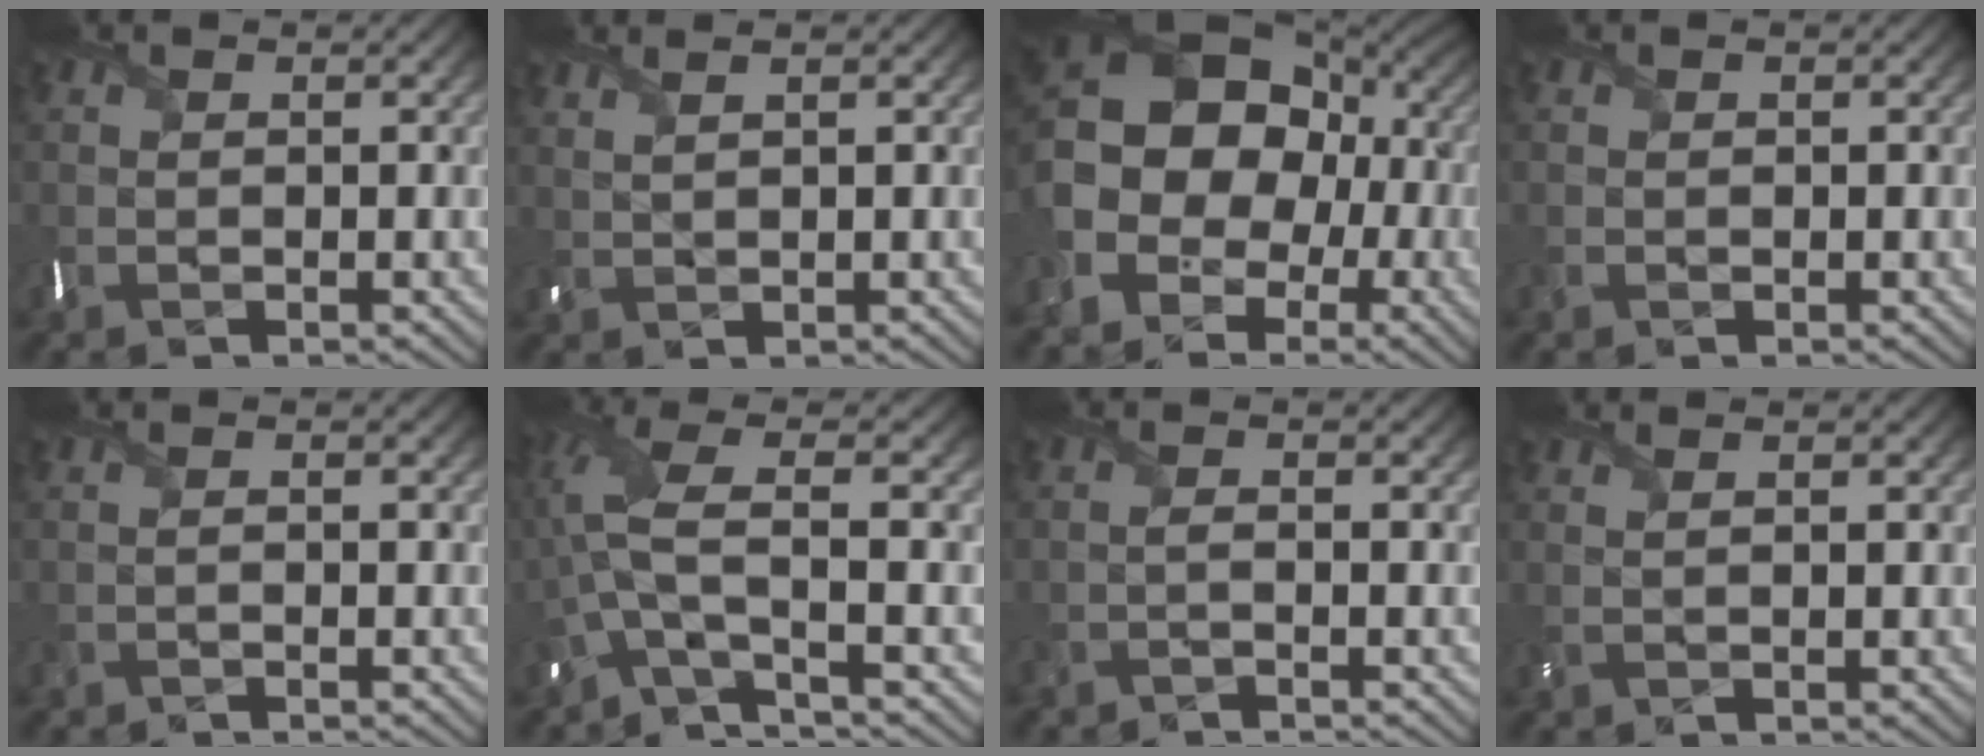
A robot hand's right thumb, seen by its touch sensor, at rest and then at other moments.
{"total": 1.9, "force": [1.4, 0.4, 1.3], "torque": [-0.026, 0.001, 0.023]}
{"total": 16.5, "force": [-1.2, 13.5, 9.5], "torque": [-0.218, -0.009, -0.040]}
{"total": 0.0}
{"total": 0.7, "force": [-0.5, 0.1, 0.5], "torque": [-0.011, -0.009, -0.015]}
{"total": 7.6, "force": [-1.4, 1.8, 7.3], "torque": [-0.172, 0.012, -0.054]}
{"total": 1.3, "force": [-0.8, 0.2, 1.1], "torque": [-0.011, -0.007, -0.025]}
{"total": 1.3, "force": [0.6, 0.1, 1.2], "torque": [-0.028, 0.001, 0.004]}